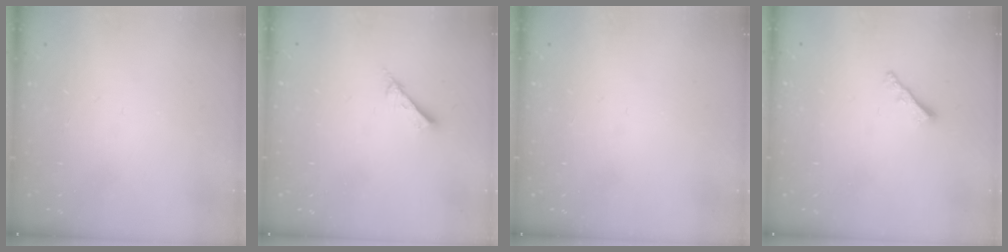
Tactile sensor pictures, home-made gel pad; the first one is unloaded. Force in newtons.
{"total": 2.6, "press": 2.6, "slide": 0.1}
{"total": 0.0}
{"total": 2.0, "press": 2.0, "slide": 0.5}